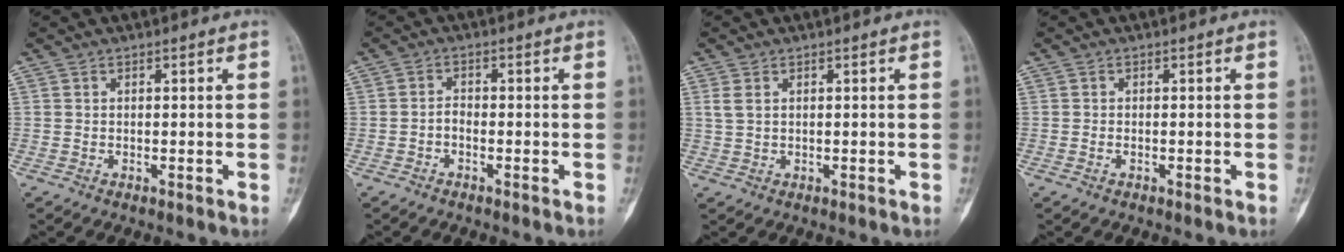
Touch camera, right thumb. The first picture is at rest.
{"total": 1.6, "force": [-0.9, 0.9, 1.0], "torque": [-0.014, 0.009, -0.021]}
{"total": 2.0, "force": [0.9, 1.2, 1.4], "torque": [-0.030, 0.006, 0.024]}
{"total": 0.6, "force": [-0.2, 0.4, 0.5], "torque": [-0.011, 0.003, -0.005]}